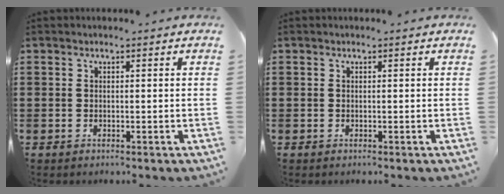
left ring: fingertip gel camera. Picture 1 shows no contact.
{"total": 0.0}